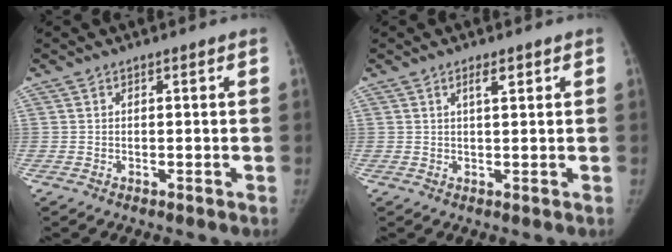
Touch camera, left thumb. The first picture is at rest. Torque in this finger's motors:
{"motor_torque": [-0.28, -0.18, -0.05, 0.47, 0.00]}